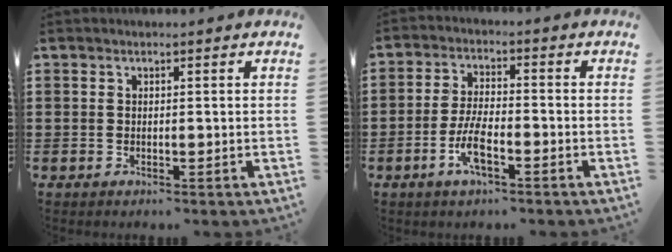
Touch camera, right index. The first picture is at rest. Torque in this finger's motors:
{"motor_torque": [1.17, -0.69, 0.95, 0.21]}